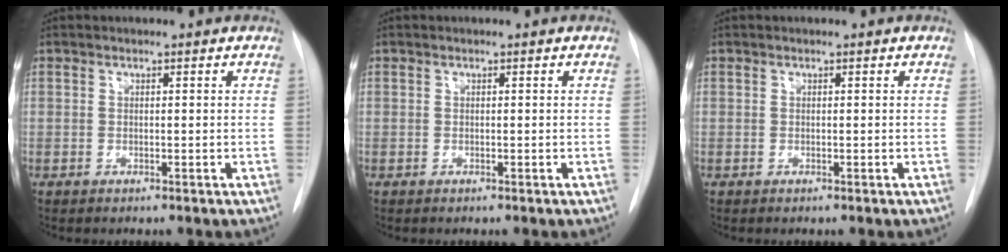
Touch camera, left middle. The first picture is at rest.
{"total": 0.0}
{"total": 0.0}